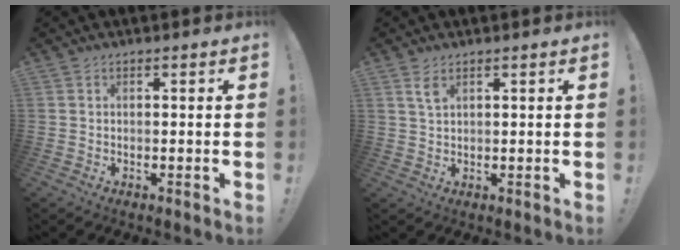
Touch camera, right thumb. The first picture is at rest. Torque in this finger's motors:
{"motor_torque": [0.46, 0.29, 0.20, -0.13, 0.00]}